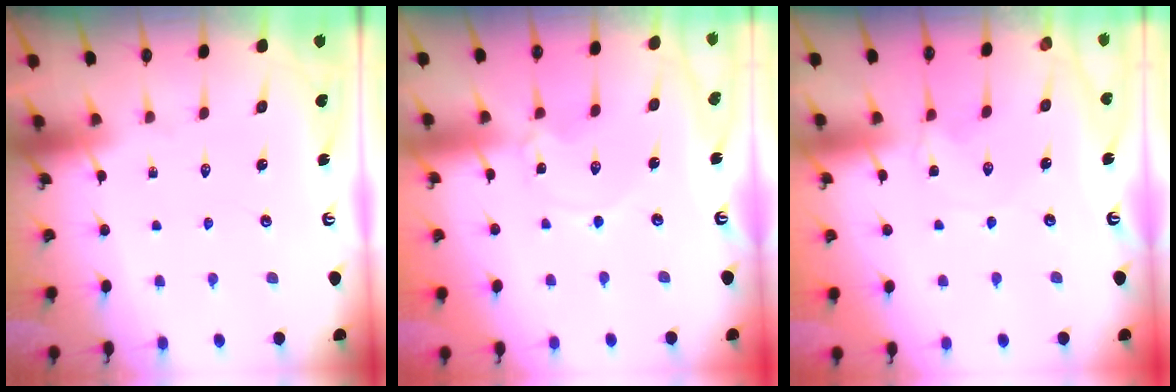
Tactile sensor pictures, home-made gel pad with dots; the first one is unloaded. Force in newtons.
{"total": 1.5, "press": 1.5, "slide": 0.2}
{"total": 0.8, "press": 0.7, "slide": 0.2}